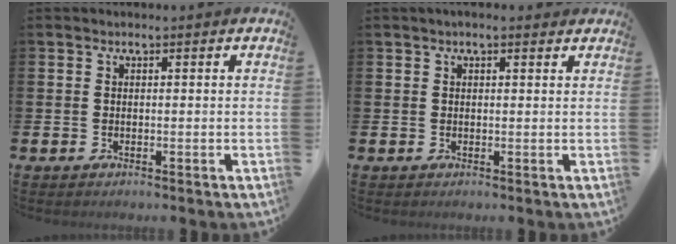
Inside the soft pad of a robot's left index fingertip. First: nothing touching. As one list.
[{"total": 1.3, "force": [1.0, 0.4, 0.7], "torque": [-0.012, 0.004, 0.017]}]